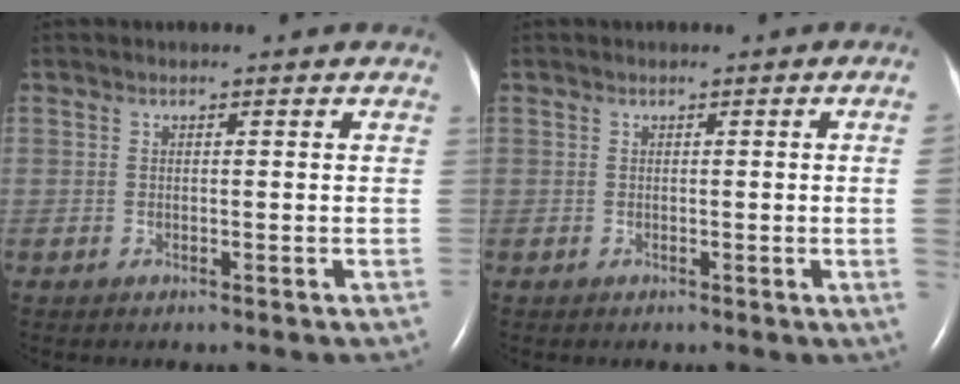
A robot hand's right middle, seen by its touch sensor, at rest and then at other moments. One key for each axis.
{"total": 2.6, "fx": -0.1, "fy": -1.2, "fz": 2.3, "tx": -0.031, "ty": -0.004, "tz": 0.002}